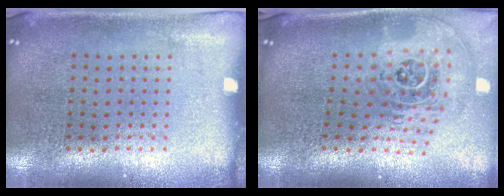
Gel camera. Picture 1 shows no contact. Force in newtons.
{"total": 2.3, "press": 1.6, "slide": 1.6}